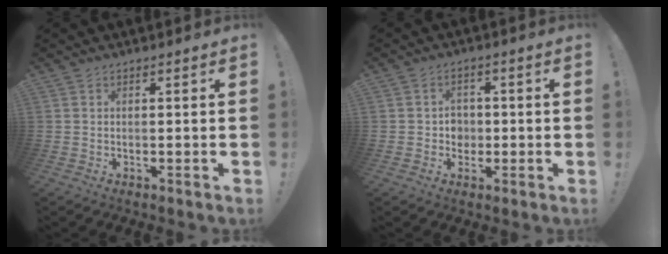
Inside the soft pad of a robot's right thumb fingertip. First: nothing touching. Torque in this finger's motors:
{"motor_torque": [-0.05, -0.07, 0.16, -0.16, 0.03]}